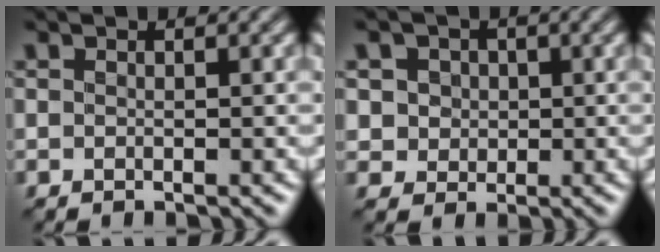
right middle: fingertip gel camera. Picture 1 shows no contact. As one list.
[{"total": 4.1, "force": [1.5, 3.4, 1.6], "torque": [-0.022, 0.013, 0.020]}]